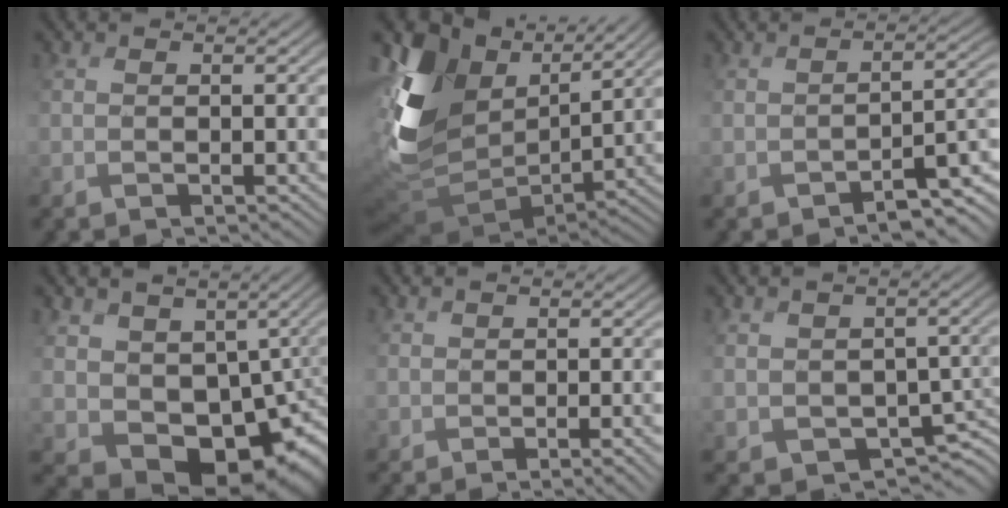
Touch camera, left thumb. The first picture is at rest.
{"total": 11.5, "force": [4.5, 8.0, 6.9], "torque": [-0.208, 0.000, 0.093]}
{"total": 4.2, "force": [-3.3, 1.1, 2.4], "torque": [-0.027, 0.000, -0.044]}
{"total": 8.9, "force": [-0.5, 7.3, 5.1], "torque": [-0.091, -0.044, 0.016]}
{"total": 1.4, "force": [-1.0, 0.4, 0.9], "torque": [-0.012, -0.004, -0.001]}
{"total": 3.0, "force": [-0.9, 2.7, 0.8], "torque": [-0.026, -0.015, -0.003]}